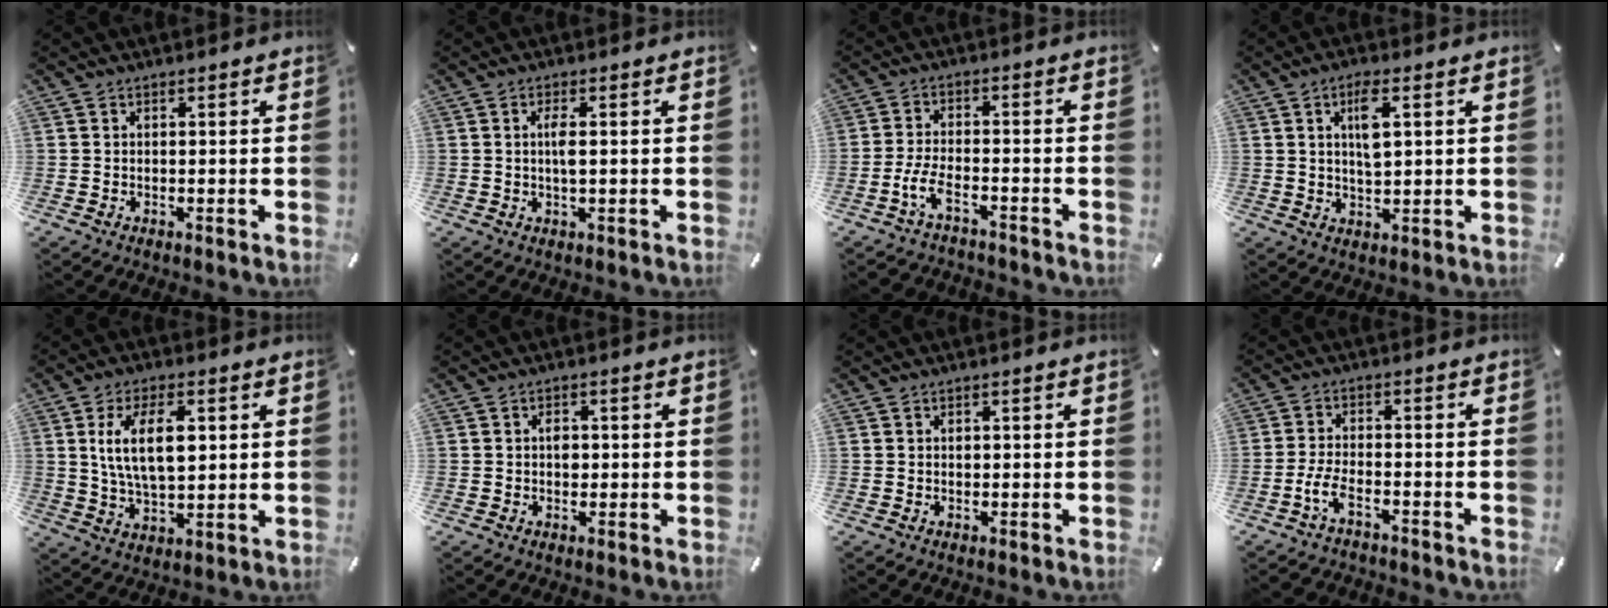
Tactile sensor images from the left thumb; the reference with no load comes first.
{"total": 3.2, "force": [0.2, 0.7, 3.1], "torque": [-0.061, -0.001, 0.002]}
{"total": 6.2, "force": [-3.9, 2.6, 4.1], "torque": [-0.099, 0.007, -0.077]}
{"total": 6.7, "force": [2.1, 2.5, 5.9], "torque": [-0.114, -0.003, 0.029]}
{"total": 12.0, "force": [2.9, 6.1, 10.0], "torque": [-0.192, -0.004, 0.043]}
{"total": 2.5, "force": [-0.1, 1.9, 1.6], "torque": [-0.016, -0.003, -0.007]}
{"total": 0.7, "force": [0.1, 0.6, 0.4], "torque": [-0.007, 0.001, 0.001]}
{"total": 5.5, "force": [-3.5, 2.2, 3.6], "torque": [-0.085, 0.008, -0.069]}